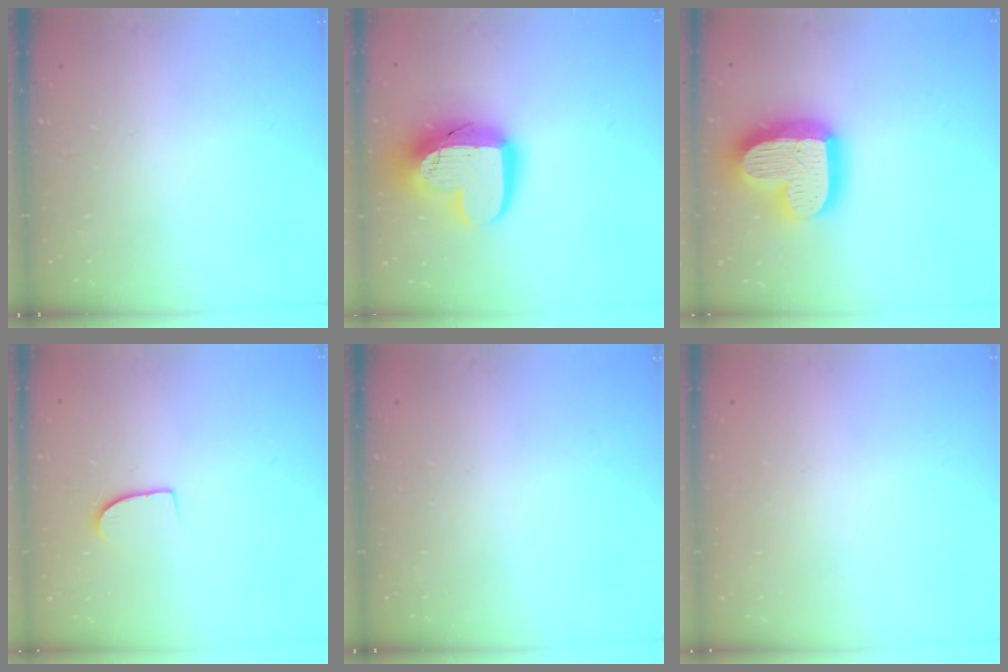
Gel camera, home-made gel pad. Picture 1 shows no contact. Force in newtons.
{"total": 18.3, "press": 18.3, "slide": 1.2}
{"total": 22.4, "press": 22.4, "slide": 1.9}
{"total": 6.8, "press": 6.8, "slide": 0.4}
{"total": 0.0}
{"total": 0.0}